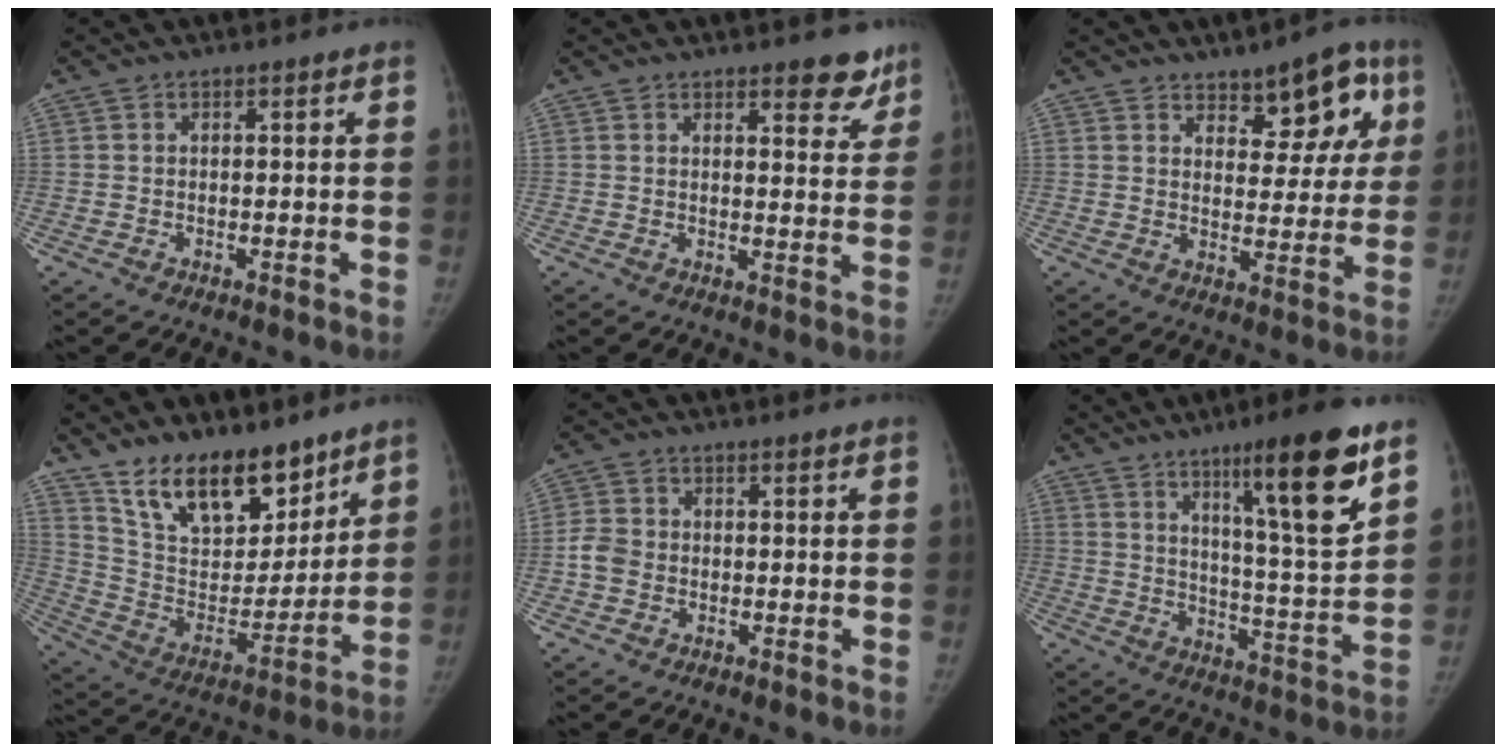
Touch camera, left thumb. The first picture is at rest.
{"total": 6.0, "force": [4.5, 2.3, 3.2], "torque": [-0.007, -0.027, 0.053]}
{"total": 10.5, "force": [5.8, 5.2, 7.0], "torque": [-0.046, -0.022, 0.081]}
{"total": 19.6, "force": [14.2, 9.2, 10.0], "torque": [-0.119, -0.082, 0.251]}
{"total": 3.6, "force": [-0.7, 3.0, 1.8], "torque": [-0.029, 0.006, -0.018]}
{"total": 18.4, "force": [10.4, 2.2, 15.1], "torque": [-0.210, -0.060, 0.166]}